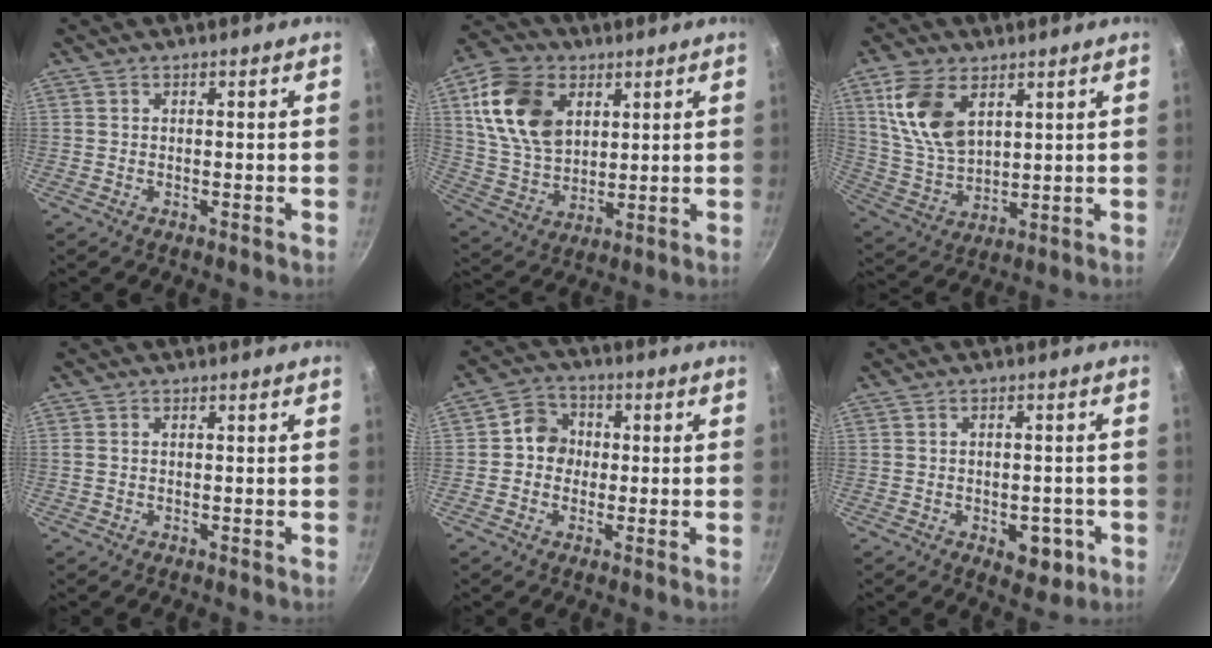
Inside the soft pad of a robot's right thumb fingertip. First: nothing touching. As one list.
[{"total": 16.3, "force": [5.3, 11.4, 10.5], "torque": [-0.174, -0.013, 0.103]}, {"total": 13.0, "force": [5.3, 7.7, 9.0], "torque": [-0.166, -0.024, 0.115]}, {"total": 0.9, "force": [0.2, 0.6, 0.7], "torque": [-0.015, 0.002, 0.001]}, {"total": 6.1, "force": [0.0, 5.5, 2.6], "torque": [-0.007, 0.013, -0.014]}, {"total": 6.6, "force": [-2.2, 4.0, 4.7], "torque": [-0.034, 0.008, -0.022]}]